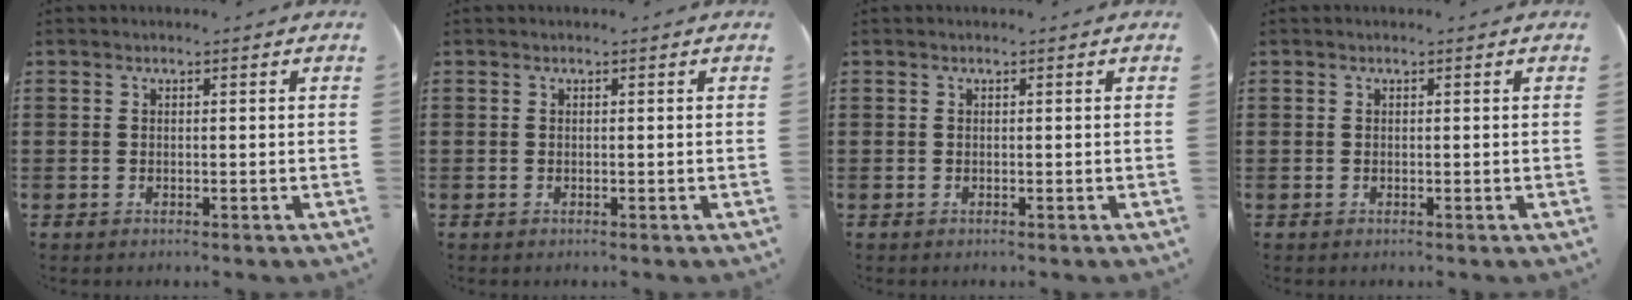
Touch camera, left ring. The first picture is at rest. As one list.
[{"total": 0.0}, {"total": 0.0}, {"total": 0.0}]